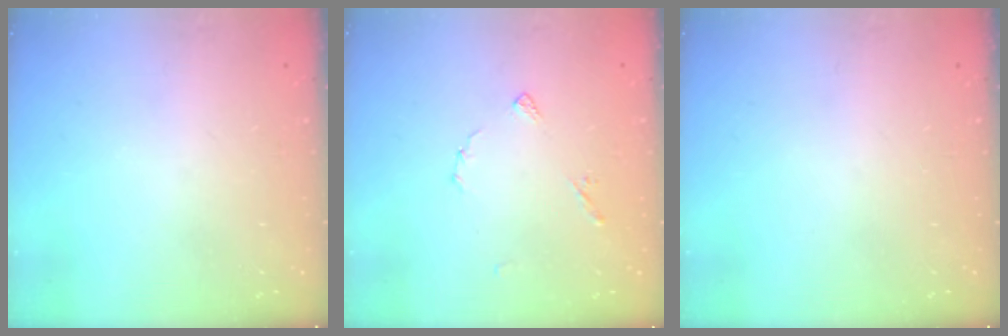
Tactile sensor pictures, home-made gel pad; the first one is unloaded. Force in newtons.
{"total": 5.1, "press": 5.1, "slide": 0.4}
{"total": 0.0}